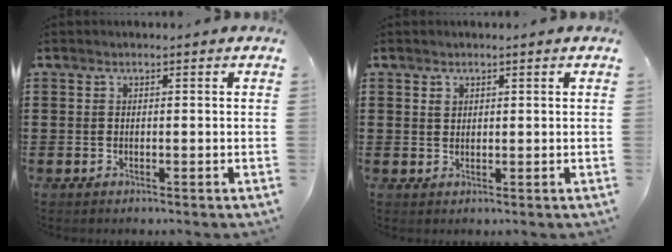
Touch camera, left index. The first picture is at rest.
{"total": 1.1, "force": [0.7, 0.8, 0.4], "torque": [-0.011, 0.003, 0.013]}